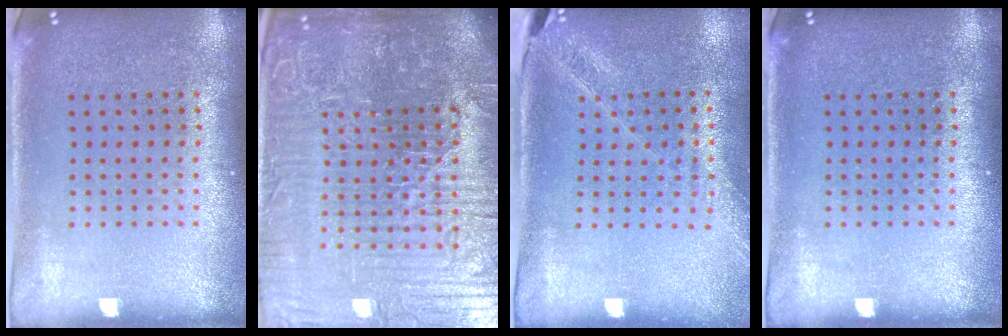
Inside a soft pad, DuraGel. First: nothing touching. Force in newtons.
{"total": 8.0, "press": 7.1, "slide": 3.7}
{"total": 1.5, "press": 1.4, "slide": 0.4}
{"total": 0.0}